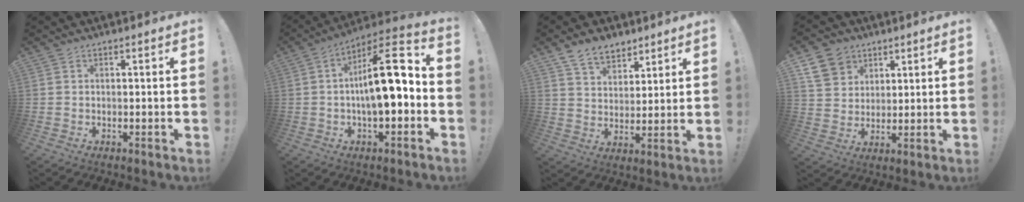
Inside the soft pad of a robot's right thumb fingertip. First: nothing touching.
{"total": 16.9, "force": [-0.3, 6.0, 15.8], "torque": [-0.233, 0.000, -0.010]}
{"total": 9.1, "force": [6.7, 5.2, 3.1], "torque": [-0.055, -0.039, 0.131]}
{"total": 10.6, "force": [5.7, 8.4, 2.9], "torque": [-0.052, -0.026, 0.118]}